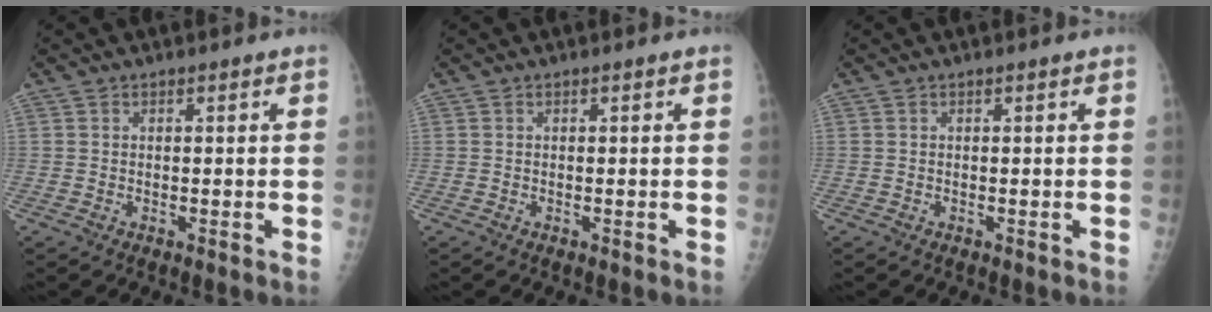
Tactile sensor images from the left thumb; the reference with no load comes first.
{"total": 0.0}
{"total": 0.0}